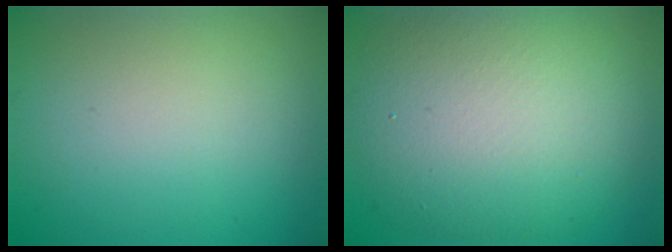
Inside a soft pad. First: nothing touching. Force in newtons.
{"total": 11.0, "press": 11.0, "slide": 0.8}